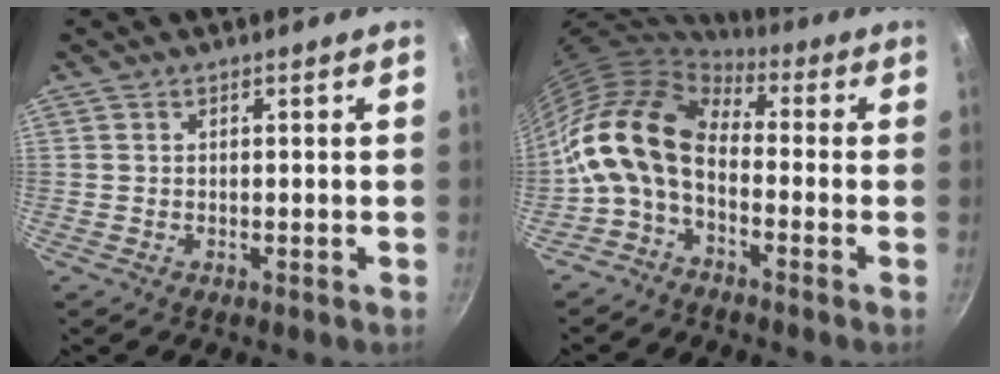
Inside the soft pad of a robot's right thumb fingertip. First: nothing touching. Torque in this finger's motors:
{"motor_torque": [1.07, 1.54, 1.36, -1.41, 0.23]}